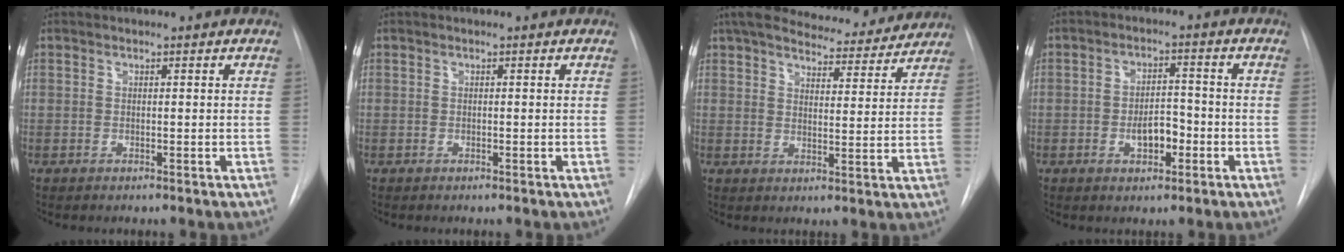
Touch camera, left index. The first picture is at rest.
{"total": 0.0}
{"total": 16.1, "force": [14.6, 3.9, 5.6], "torque": [-0.079, 0.005, 0.188]}
{"total": 4.8, "force": [-2.0, 2.3, 3.7], "torque": [-0.059, 0.003, -0.031]}